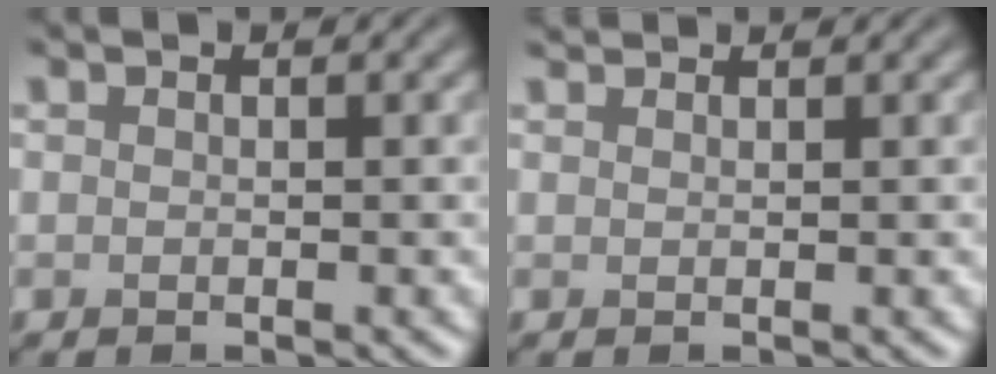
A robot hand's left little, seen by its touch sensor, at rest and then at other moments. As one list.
[{"total": 1.7, "force": [1.6, 0.1, 0.4], "torque": [-0.013, 0.001, 0.019]}]